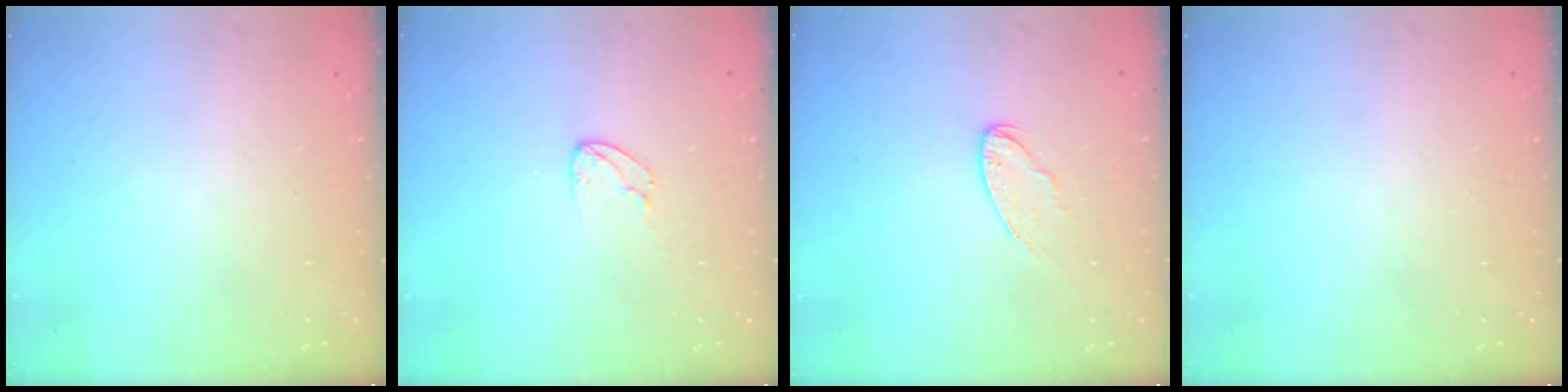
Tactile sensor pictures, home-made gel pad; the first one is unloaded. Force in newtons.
{"total": 5.8, "press": 5.8, "slide": 0.4}
{"total": 8.2, "press": 8.2, "slide": 0.4}
{"total": 0.0}